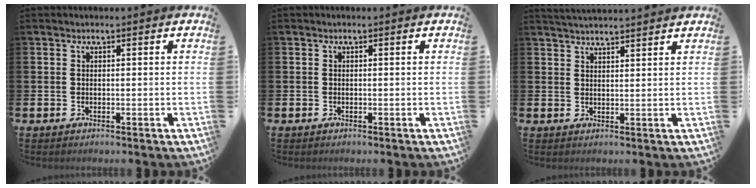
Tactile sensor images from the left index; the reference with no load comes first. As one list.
[{"total": 0.0}, {"total": 3.0, "force": [3.0, -0.1, 0.0], "torque": [-0.008, -0.013, 0.055]}]